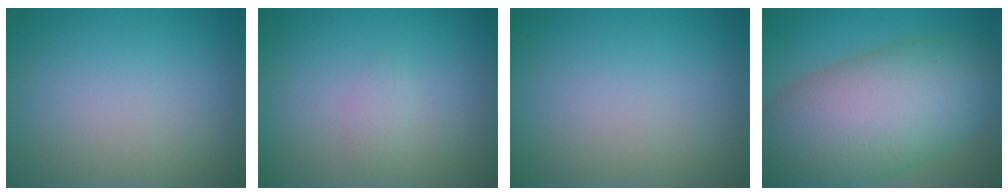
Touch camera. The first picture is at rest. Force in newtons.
{"total": 0.8, "press": 0.8, "slide": 0.0}
{"total": 0.0}
{"total": 12.7, "press": 12.7, "slide": 0.8}